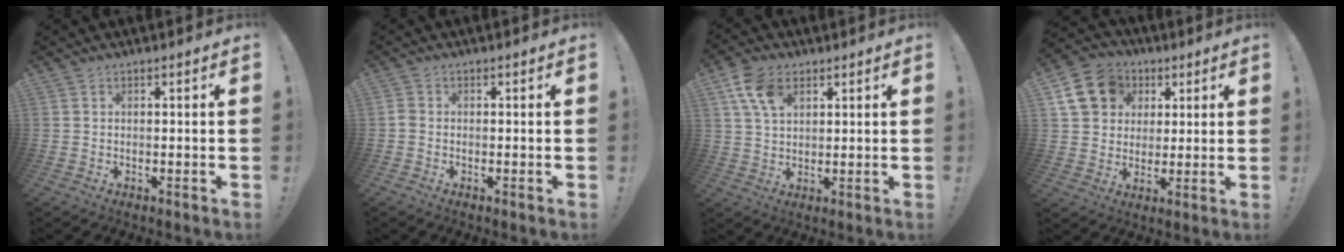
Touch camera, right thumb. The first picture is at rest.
{"total": 1.6, "force": [-0.6, 1.2, 1.0], "torque": [-0.019, 0.007, -0.009]}
{"total": 9.3, "force": [4.4, 5.8, 5.8], "torque": [-0.114, -0.003, 0.088]}
{"total": 14.3, "force": [5.1, 12.0, 5.9], "torque": [-0.080, -0.015, 0.105]}